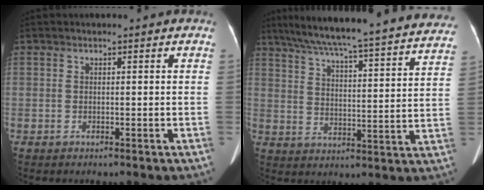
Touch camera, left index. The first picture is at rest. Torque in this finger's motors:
{"motor_torque": [0.81, -1.33, 0.29, 0.15]}